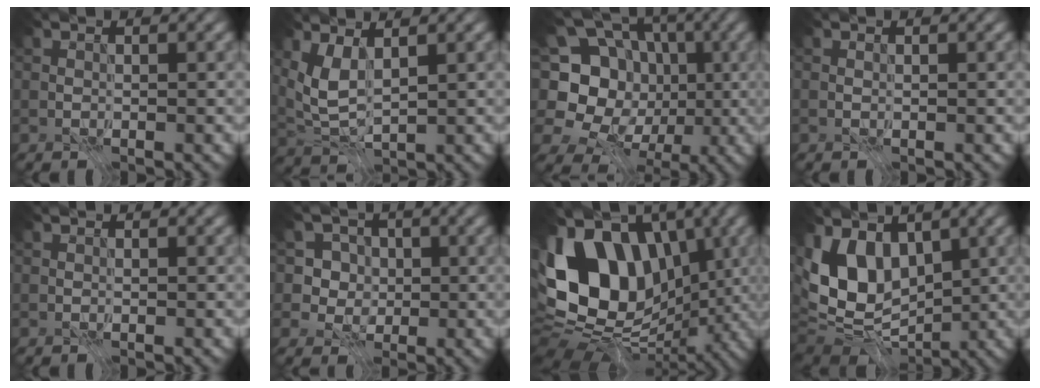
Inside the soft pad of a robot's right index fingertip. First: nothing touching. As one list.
[{"total": 3.2, "force": [1.0, 1.4, 2.7], "torque": [-0.065, -0.007, 0.023]}, {"total": 15.0, "force": [-3.3, 13.3, 6.2], "torque": [-0.152, 0.031, -0.077]}, {"total": 0.0}, {"total": 0.0}, {"total": 3.6, "force": [-0.1, 3.3, 1.5], "torque": [-0.017, -0.004, -0.013]}, {"total": 16.4, "force": [0.0, 11.6, 11.5], "torque": [-0.197, 0.006, 0.009]}, {"total": 11.2, "force": [0.2, 7.7, 8.1], "torque": [-0.135, -0.003, 0.004]}]